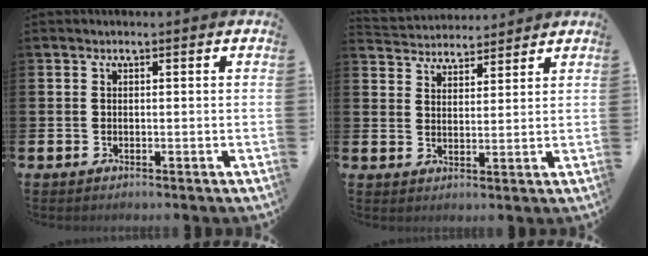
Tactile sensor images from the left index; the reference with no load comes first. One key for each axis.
{"total": 4.2, "fx": 4.0, "fy": 0.9, "fz": -0.5, "tx": -0.008, "ty": -0.021, "tz": 0.074}